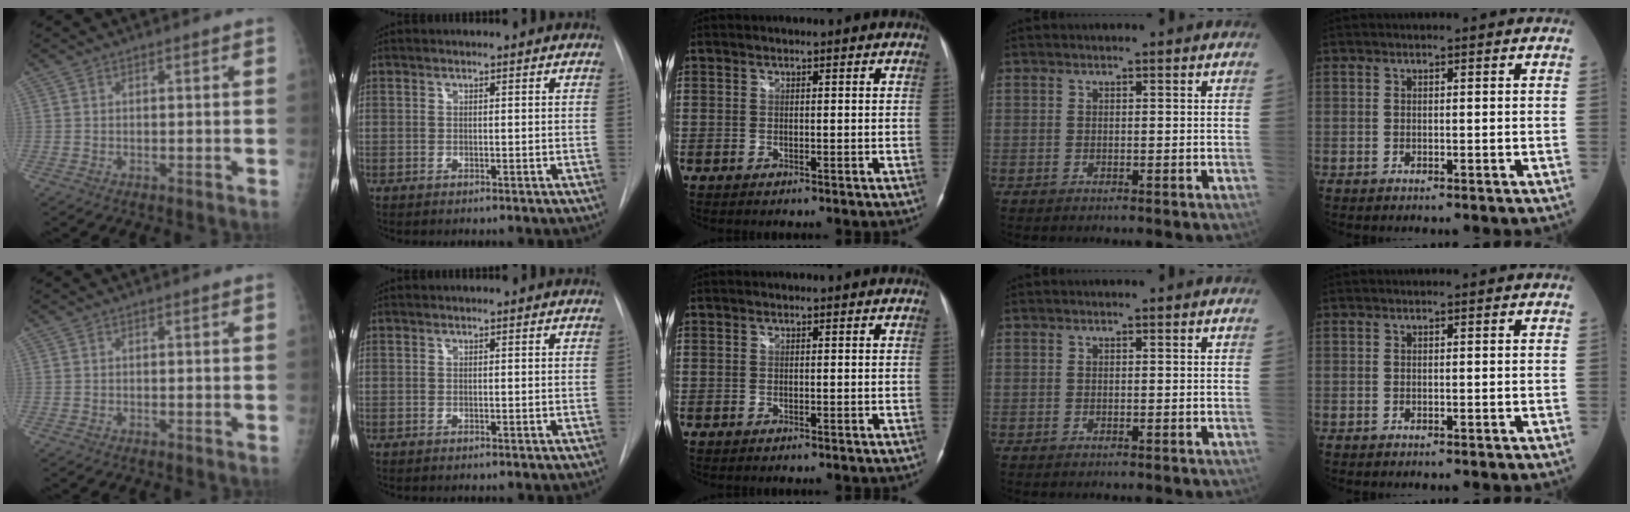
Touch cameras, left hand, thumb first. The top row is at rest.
{}